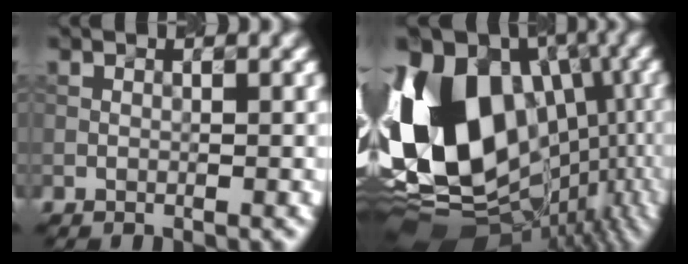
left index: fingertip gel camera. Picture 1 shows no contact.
{"total": 19.6, "force": [1.3, 14.3, 13.3], "torque": [-0.245, -0.012, 0.047]}